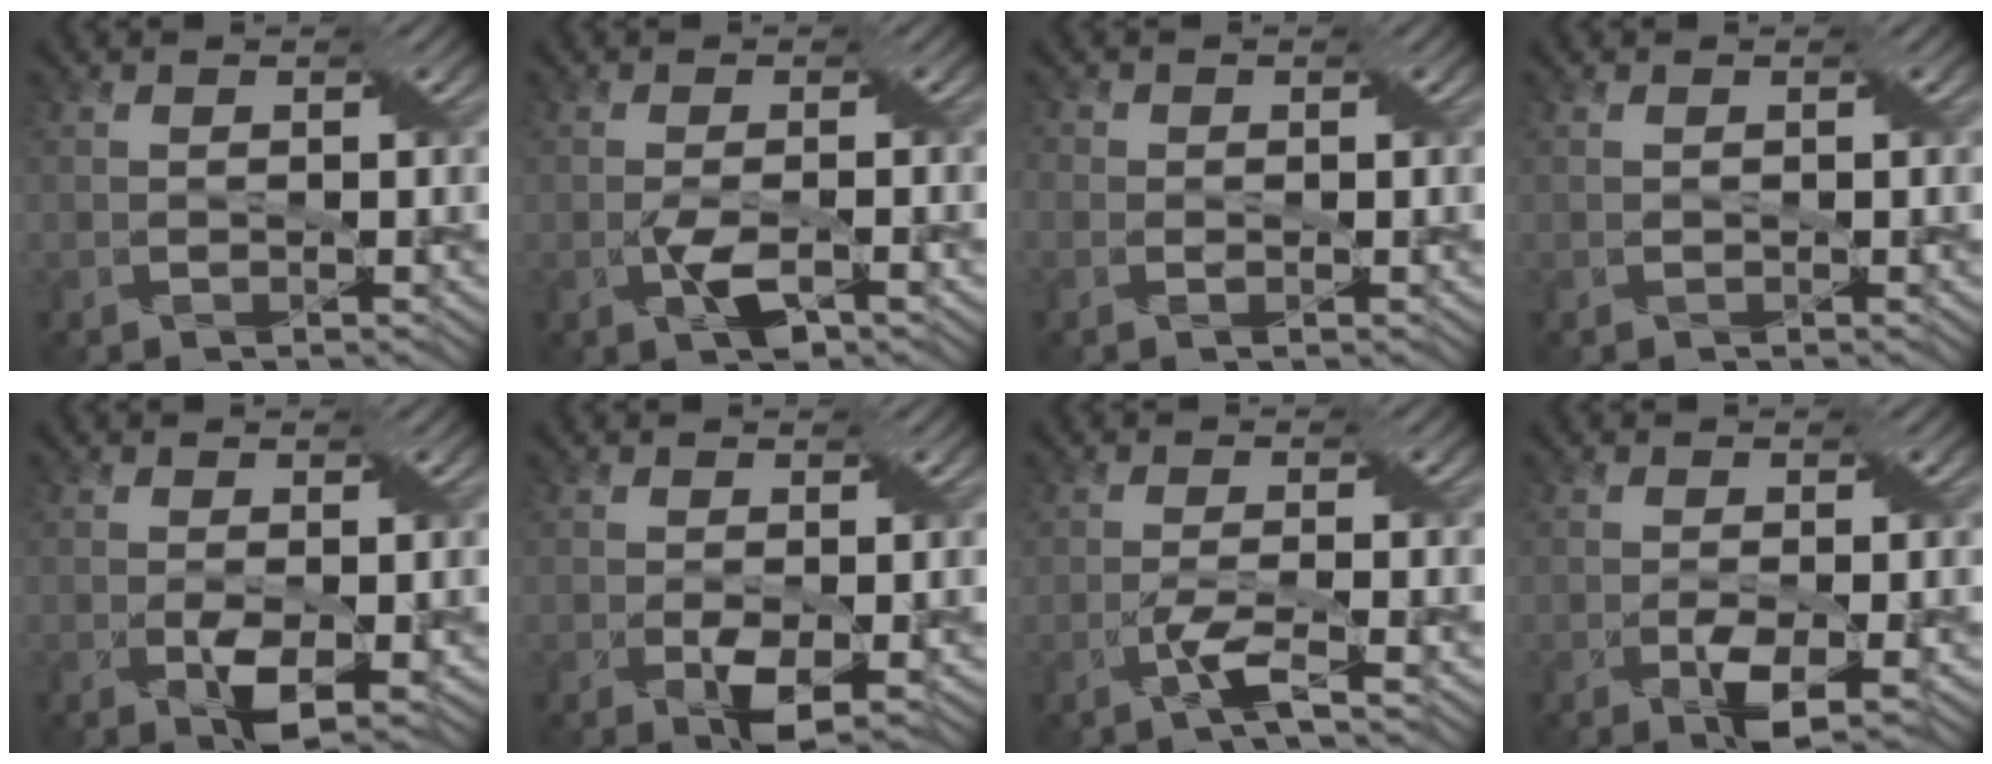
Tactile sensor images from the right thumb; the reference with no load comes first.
{"total": 3.4, "force": [-1.3, 1.0, 3.0], "torque": [-0.064, 0.000, -0.022]}
{"total": 1.7, "force": [-0.2, 1.5, 0.9], "torque": [-0.010, 0.001, -0.007]}
{"total": 0.0}
{"total": 3.4, "force": [-0.5, 1.5, 3.0], "torque": [-0.065, -0.012, -0.004]}
{"total": 3.3, "force": [-0.6, 1.5, 2.8], "torque": [-0.061, -0.012, -0.006]}
{"total": 2.8, "force": [-1.4, 0.0, 2.4], "torque": [-0.053, 0.011, -0.034]}
{"total": 3.5, "force": [-1.1, 1.1, 3.1], "torque": [-0.061, -0.006, -0.016]}